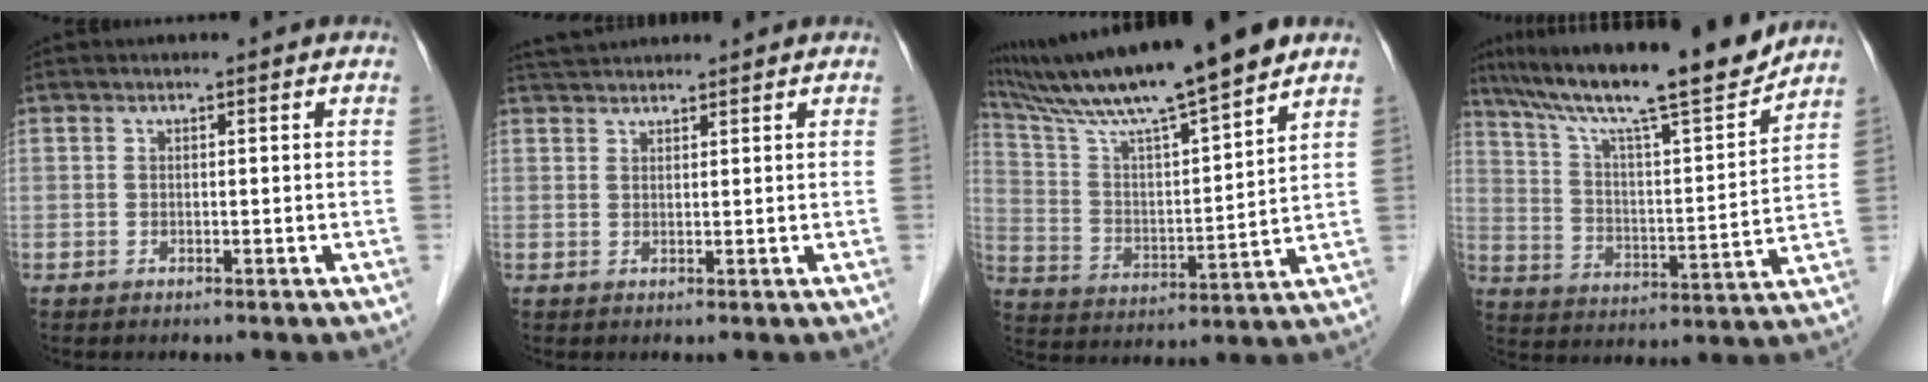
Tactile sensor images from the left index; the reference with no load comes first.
{"total": 3.6, "force": [3.5, 0.3, 0.8], "torque": [-0.017, 0.030, 0.065]}
{"total": 18.0, "force": [14.8, -0.3, 10.1], "torque": [-0.180, 0.007, 0.254]}
{"total": 18.3, "force": [15.7, 0.1, 9.4], "torque": [-0.160, -0.003, 0.251]}